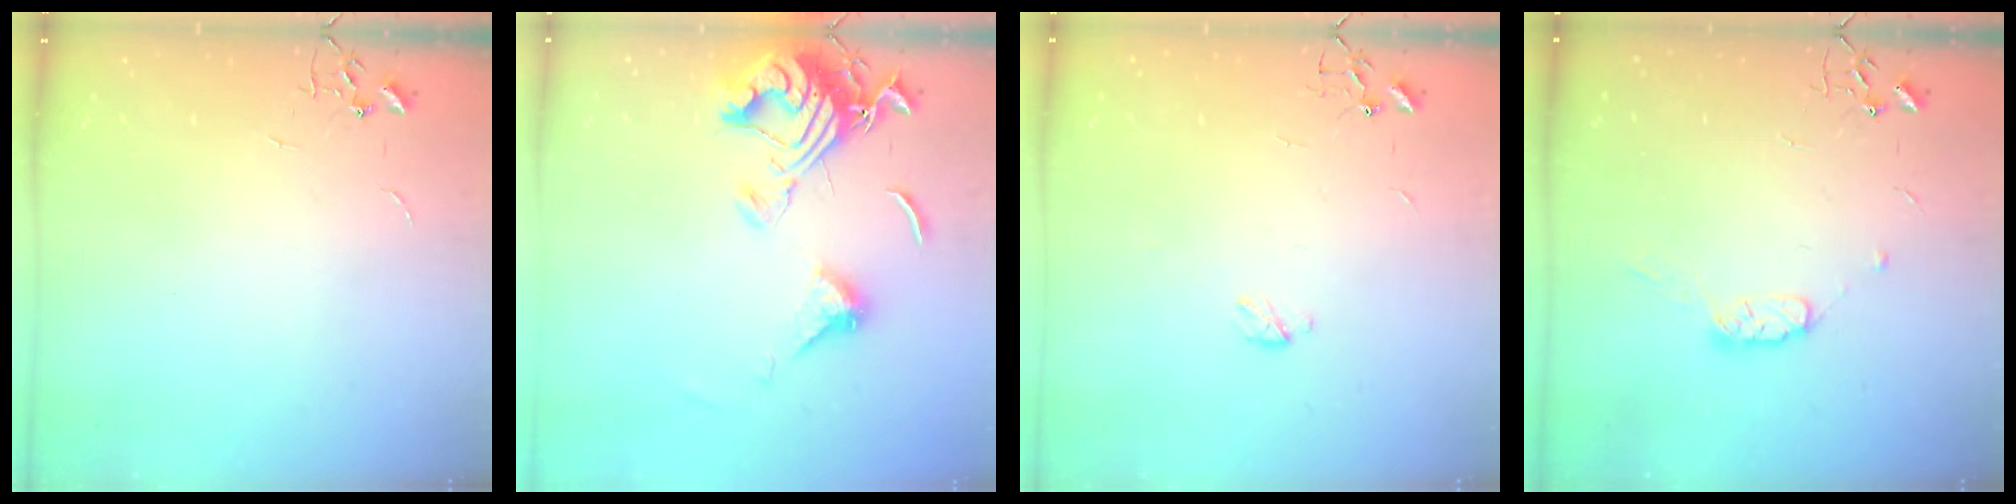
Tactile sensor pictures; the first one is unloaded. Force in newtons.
{"total": 14.7, "press": 14.6, "slide": 1.5}
{"total": 3.0, "press": 3.0, "slide": 0.3}
{"total": 7.1, "press": 7.0, "slide": 1.1}